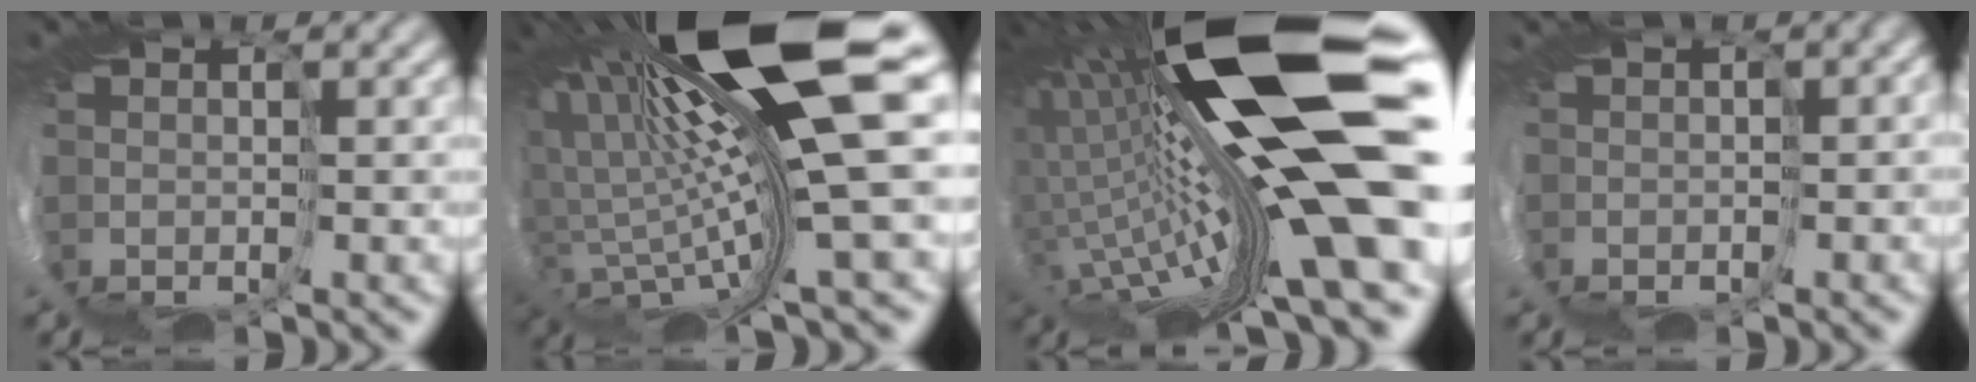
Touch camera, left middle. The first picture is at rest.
{"total": 16.7, "force": [6.3, 2.4, 15.3], "torque": [-0.260, -0.024, 0.122]}
{"total": 18.9, "force": [3.0, 3.3, 18.3], "torque": [-0.317, -0.009, 0.033]}
{"total": 2.7, "force": [-2.2, 1.0, 1.2], "torque": [-0.013, 0.004, -0.030]}